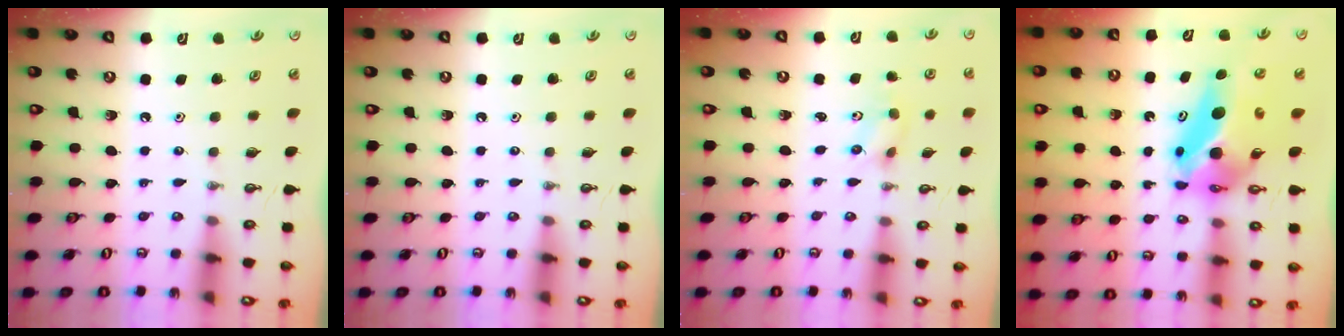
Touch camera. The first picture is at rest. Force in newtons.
{"total": 0.0}
{"total": 3.3, "press": 3.0, "slide": 1.4}
{"total": 10.0, "press": 9.7, "slide": 2.3}